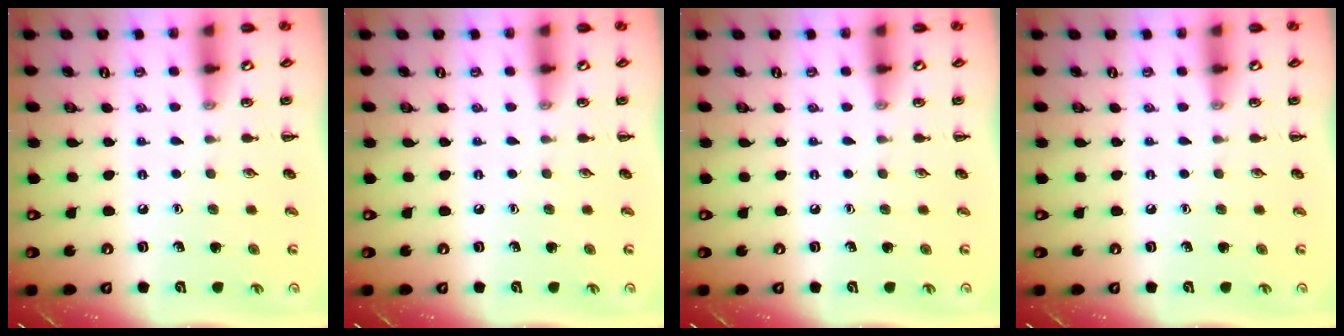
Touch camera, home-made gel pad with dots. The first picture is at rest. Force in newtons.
{"total": 0.0}
{"total": 0.0}
{"total": 0.0}